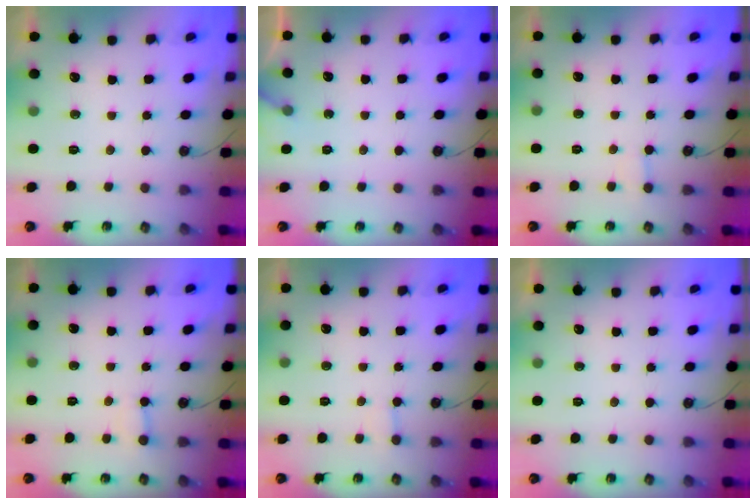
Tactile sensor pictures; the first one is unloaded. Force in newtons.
{"total": 3.5, "press": 3.5, "slide": 0.4}
{"total": 2.4, "press": 2.4, "slide": 0.3}
{"total": 3.1, "press": 3.1, "slide": 0.2}
{"total": 2.4, "press": 2.4, "slide": 0.3}
{"total": 0.0}